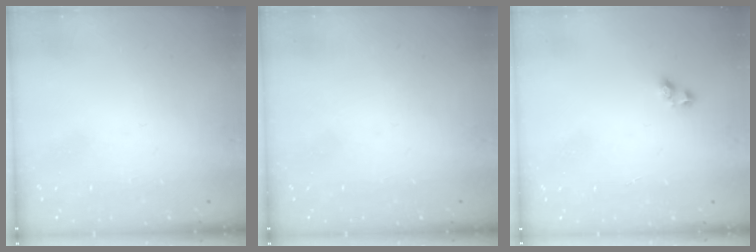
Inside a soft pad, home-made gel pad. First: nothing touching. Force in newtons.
{"total": 0.0}
{"total": 2.2, "press": 1.9, "slide": 1.1}